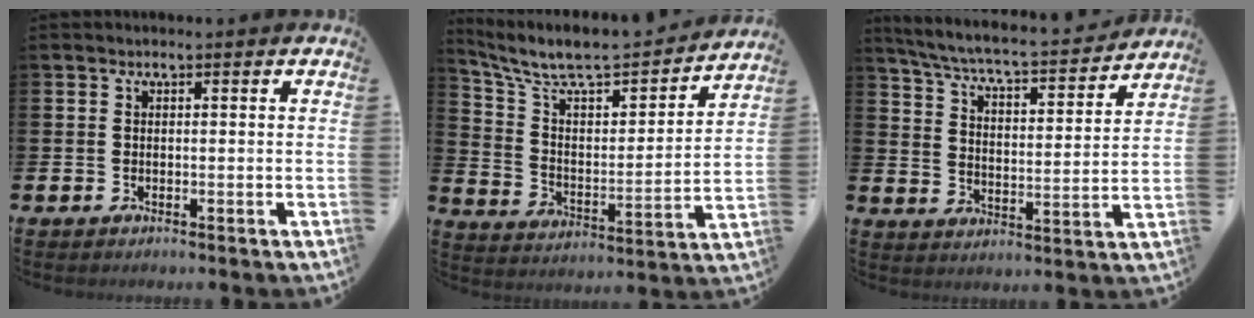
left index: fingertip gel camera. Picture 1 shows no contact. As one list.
[{"total": 9.0, "force": [7.9, 2.3, 3.5], "torque": [-0.110, -0.056, 0.133]}, {"total": 6.2, "force": [5.7, 0.6, 2.3], "torque": [-0.074, -0.046, 0.092]}]